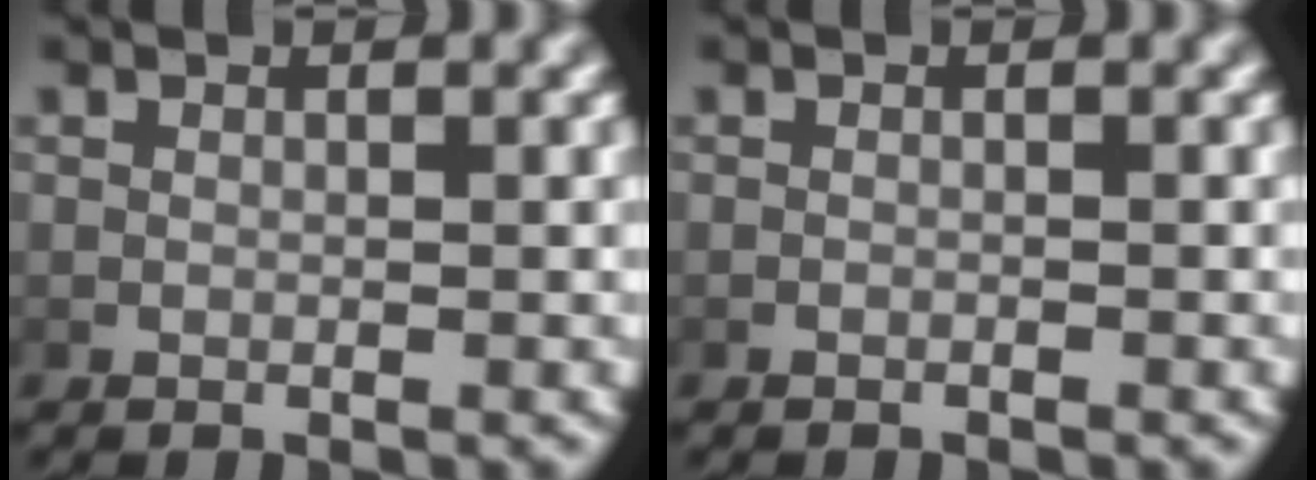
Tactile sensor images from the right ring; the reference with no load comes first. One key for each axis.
{"total": 0.6, "fx": -0.5, "fy": -0.1, "fz": 0.0, "tx": -0.003, "ty": 0.000, "tz": -0.009}